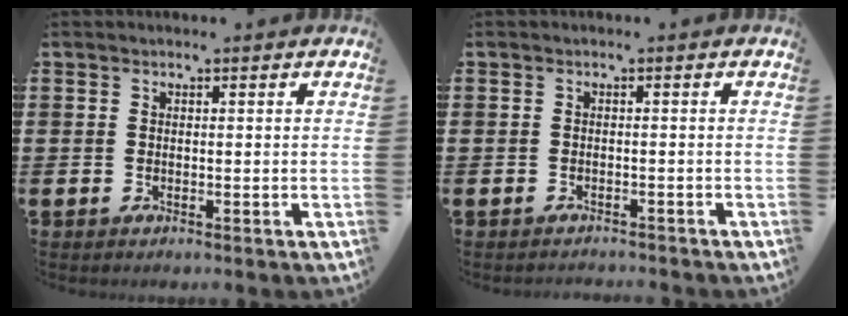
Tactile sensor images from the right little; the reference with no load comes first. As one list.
[{"total": 0.8, "force": [-0.8, 0.0, 0.0], "torque": [-0.002, 0.001, -0.016]}]